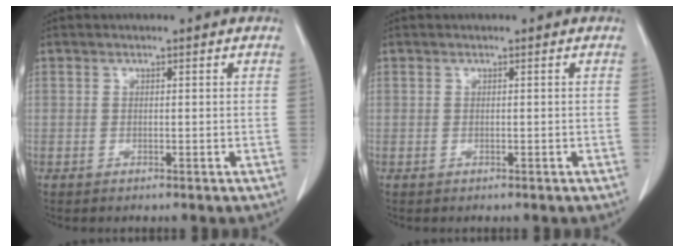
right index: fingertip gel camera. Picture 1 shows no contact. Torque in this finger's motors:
{"motor_torque": [0.00, 0.00, 0.00, -0.01]}